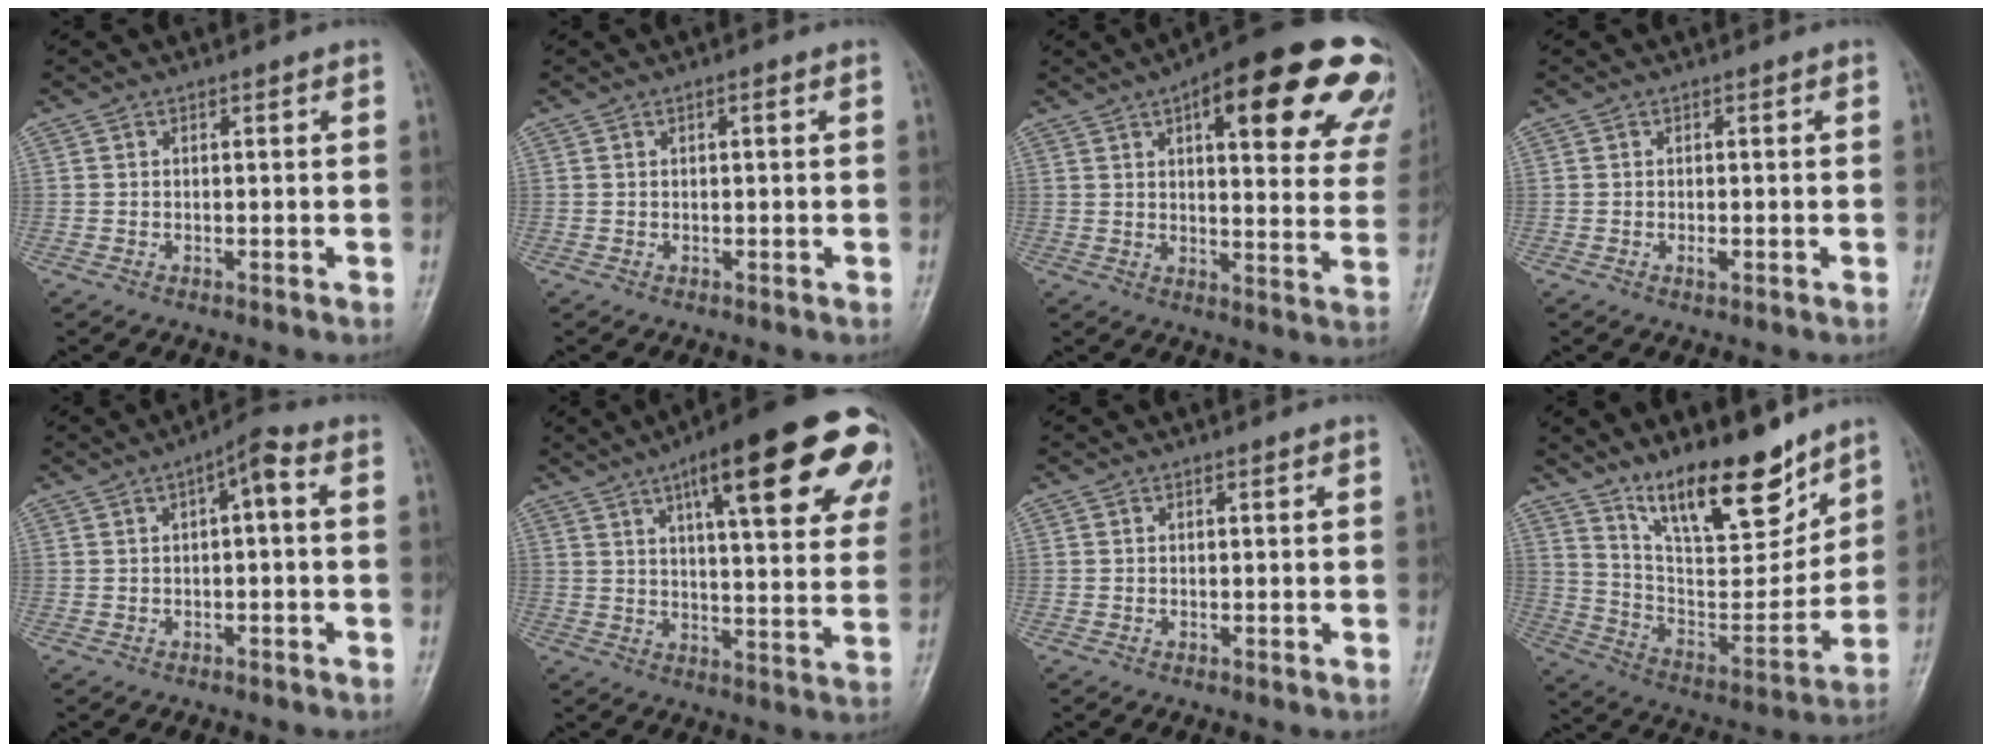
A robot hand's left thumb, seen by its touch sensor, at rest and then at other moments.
{"total": 0.9, "force": [0.3, 0.2, 0.8], "torque": [-0.016, 0.002, 0.002]}
{"total": 25.6, "force": [13.4, 8.4, 20.1], "torque": [-0.225, -0.018, 0.162]}
{"total": 1.2, "force": [-0.2, 0.5, 1.0], "torque": [-0.013, -0.001, -0.005]}
{"total": 4.3, "force": [0.5, 1.4, 4.0], "torque": [-0.055, 0.023, -0.001]}
{"total": 24.9, "force": [12.0, 6.8, 20.8], "torque": [-0.261, -0.011, 0.164]}
{"total": 0.0}
{"total": 18.8, "force": [13.5, 6.2, 11.6], "torque": [-0.140, -0.089, 0.239]}